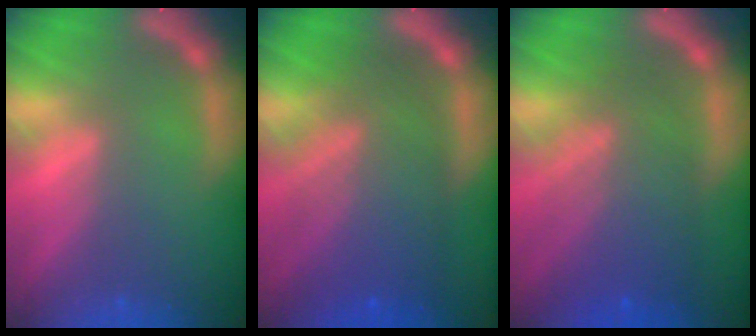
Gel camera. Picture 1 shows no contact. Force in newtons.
{"total": 9.5}
{"total": 8.1}